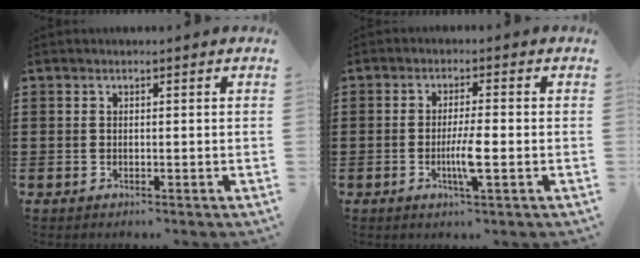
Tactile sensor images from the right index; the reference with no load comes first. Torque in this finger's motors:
{"motor_torque": [0.31, 0.38, 0.36, 0.10]}